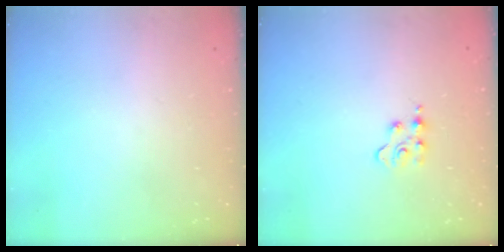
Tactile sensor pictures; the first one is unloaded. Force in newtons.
{"total": 3.0, "press": 2.9, "slide": 0.4}